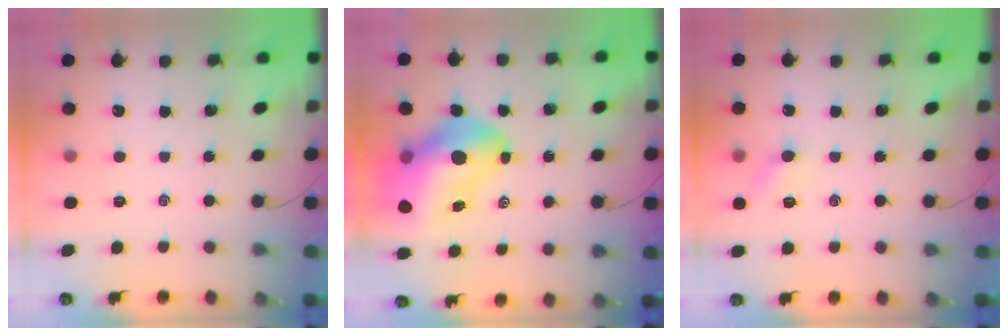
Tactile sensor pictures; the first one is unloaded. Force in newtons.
{"total": 17.3, "press": 16.5, "slide": 5.1}
{"total": 5.5, "press": 5.2, "slide": 1.7}